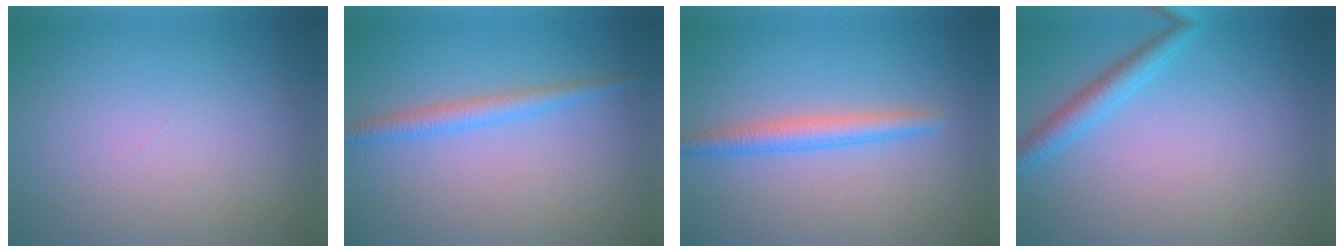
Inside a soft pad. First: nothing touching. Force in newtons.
{"total": 2.1, "press": 2.1, "slide": 0.1}
{"total": 2.6, "press": 2.6, "slide": 0.2}
{"total": 2.2, "press": 2.2, "slide": 0.2}